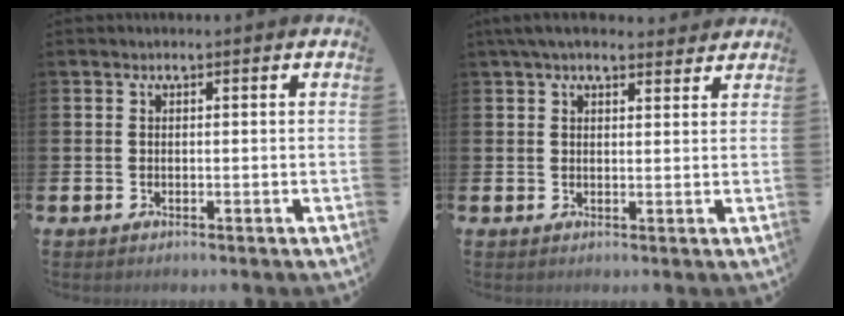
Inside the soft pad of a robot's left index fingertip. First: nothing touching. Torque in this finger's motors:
{"motor_torque": [1.12, -1.02, 0.33, 0.21]}